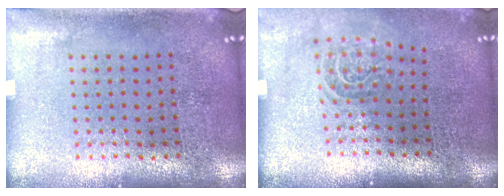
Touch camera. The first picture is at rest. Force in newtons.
{"total": 1.5, "press": 1.1, "slide": 1.0}